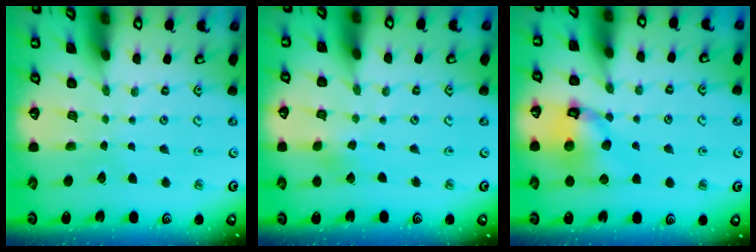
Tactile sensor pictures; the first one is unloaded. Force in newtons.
{"total": 2.6, "press": 2.6, "slide": 0.5}
{"total": 12.6, "press": 12.5, "slide": 1.7}